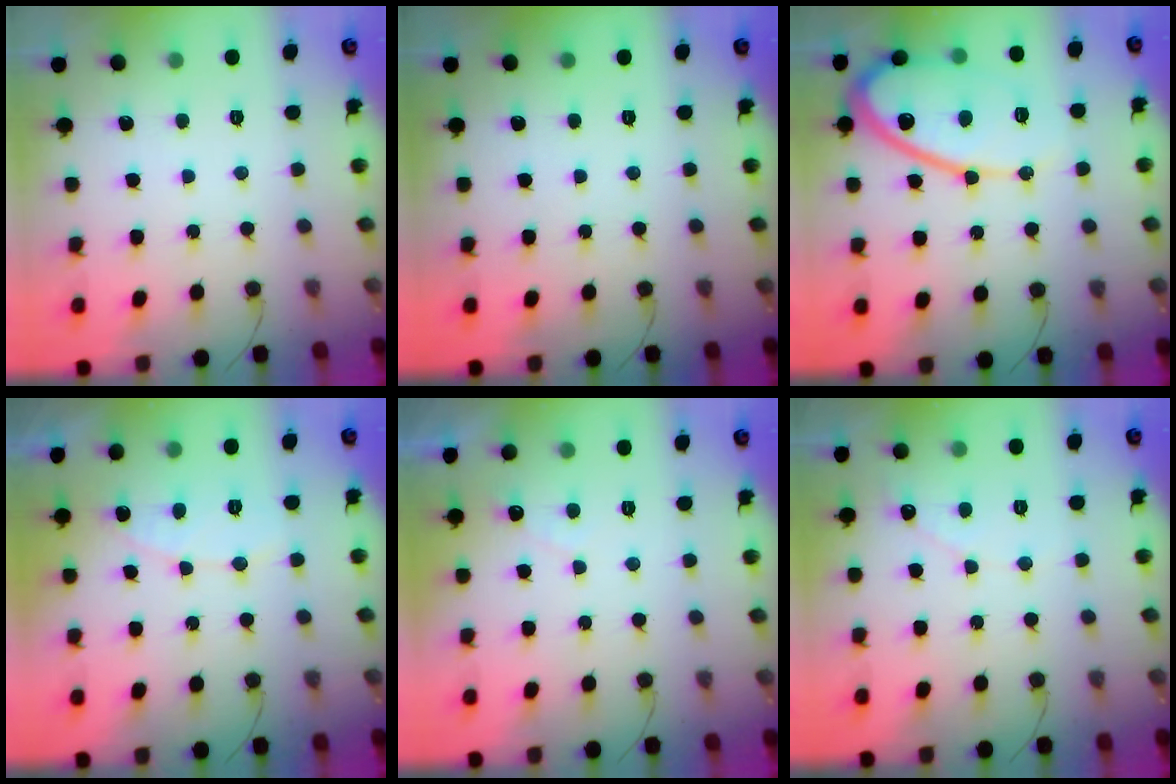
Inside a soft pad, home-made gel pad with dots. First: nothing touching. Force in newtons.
{"total": 0.0}
{"total": 14.9, "press": 14.8, "slide": 1.3}
{"total": 6.3, "press": 6.3, "slide": 0.5}
{"total": 3.0, "press": 3.0, "slide": 0.1}
{"total": 2.3, "press": 2.3, "slide": 0.1}